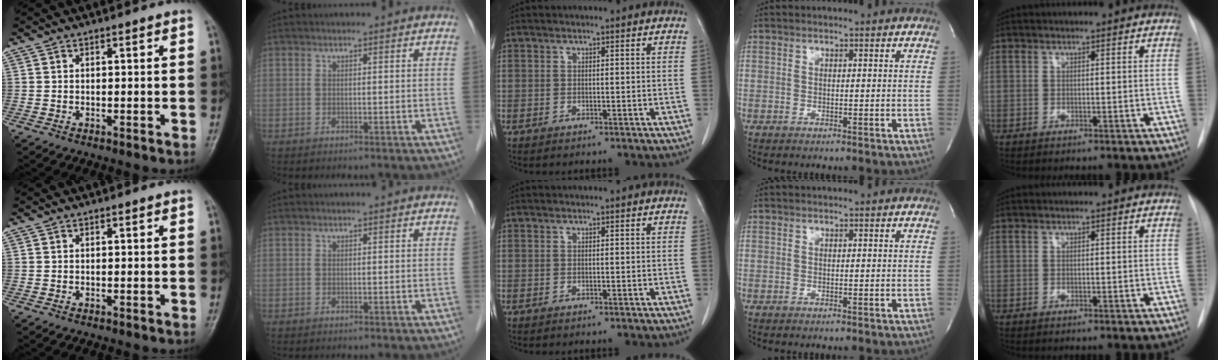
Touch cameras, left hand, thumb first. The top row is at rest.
{}